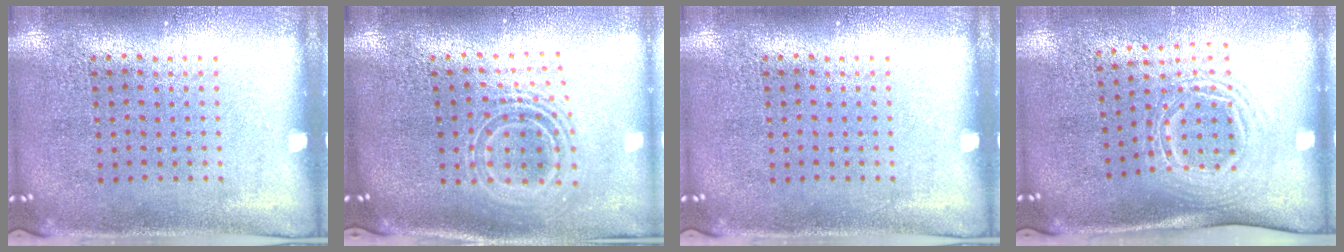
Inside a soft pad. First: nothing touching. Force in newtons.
{"total": 2.2, "press": 1.6, "slide": 1.5}
{"total": 0.0}
{"total": 1.7, "press": 1.2, "slide": 1.2}